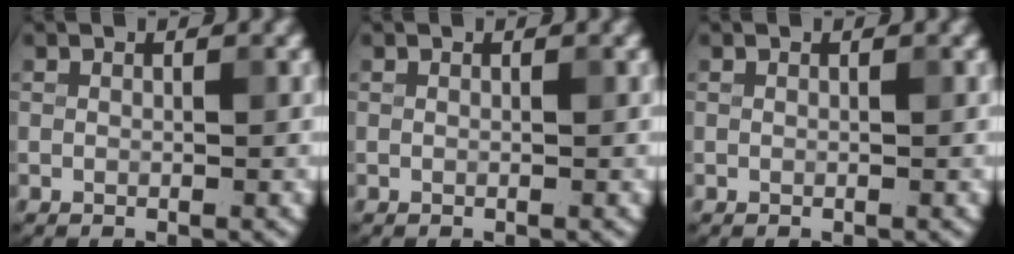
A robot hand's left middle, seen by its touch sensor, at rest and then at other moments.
{"total": 0.0}
{"total": 0.0}